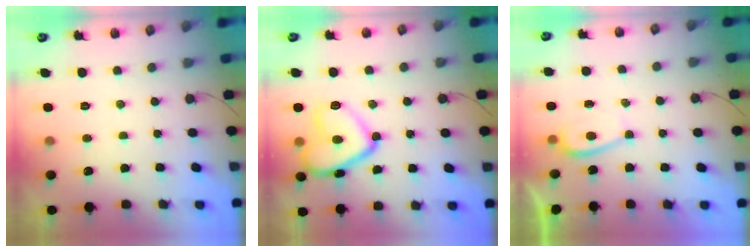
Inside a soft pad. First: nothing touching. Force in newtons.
{"total": 14.7, "press": 14.7, "slide": 1.3}
{"total": 2.2, "press": 2.2, "slide": 0.5}